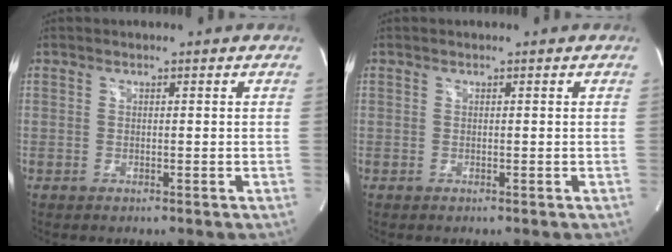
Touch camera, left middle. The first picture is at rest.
{"total": 0.0}